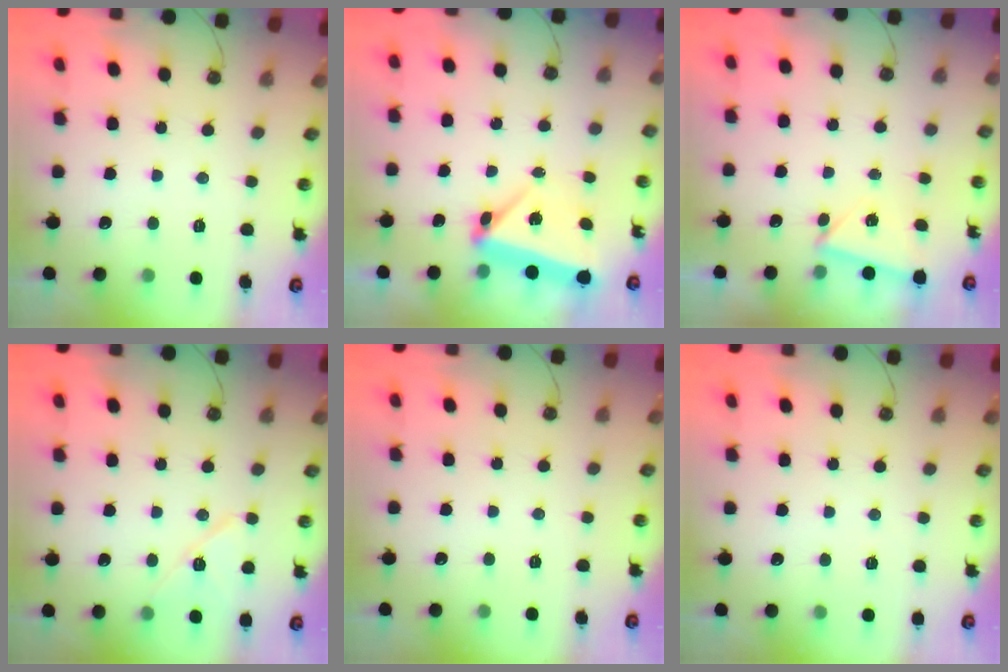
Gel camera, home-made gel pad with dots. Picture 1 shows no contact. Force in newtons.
{"total": 5.6, "press": 4.6, "slide": 3.2}
{"total": 2.9, "press": 2.8, "slide": 0.6}
{"total": 10.2, "press": 10.1, "slide": 0.9}
{"total": 0.0}
{"total": 2.1, "press": 0.8, "slide": 2.0}